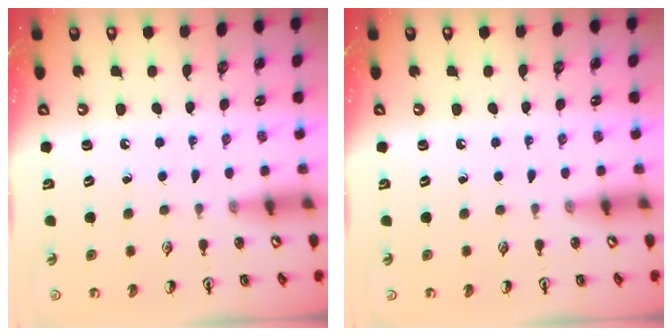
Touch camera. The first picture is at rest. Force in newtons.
{"total": 0.0}